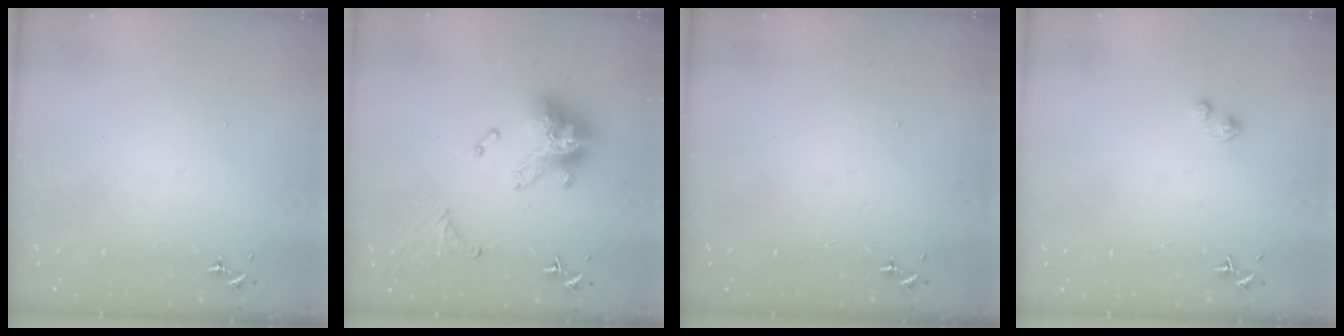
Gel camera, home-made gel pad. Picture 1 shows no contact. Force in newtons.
{"total": 17.1, "press": 17.0, "slide": 1.8}
{"total": 0.0}
{"total": 1.6, "press": 1.5, "slide": 0.3}